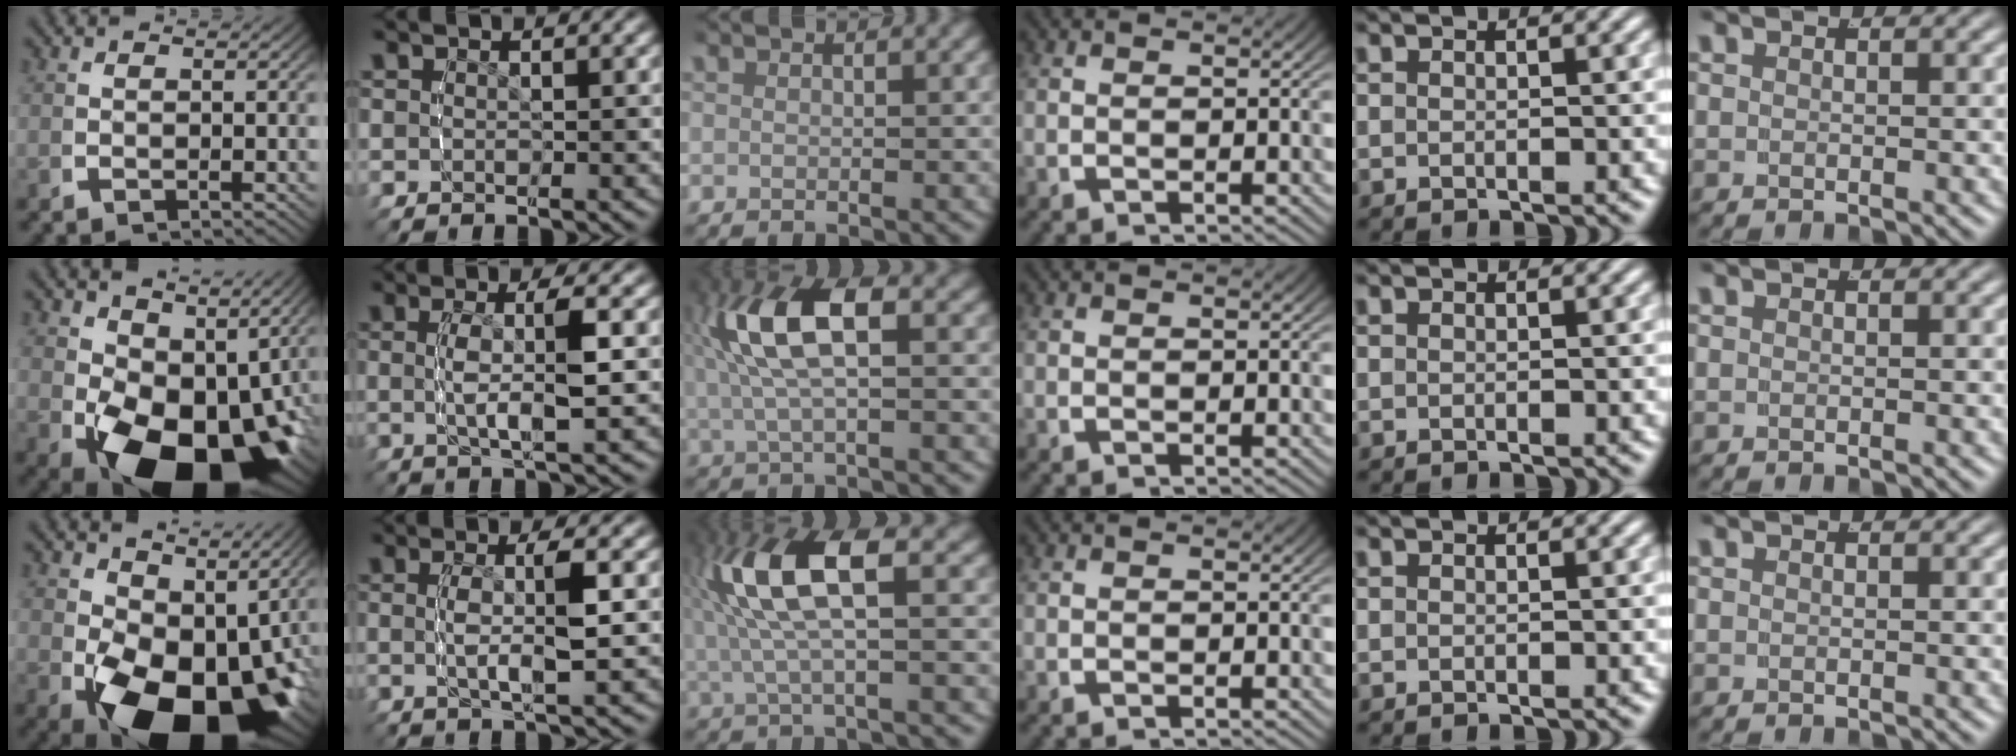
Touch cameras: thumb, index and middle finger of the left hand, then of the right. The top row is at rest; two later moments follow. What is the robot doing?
{"motion": "lift_and_place", "object": "legos"}